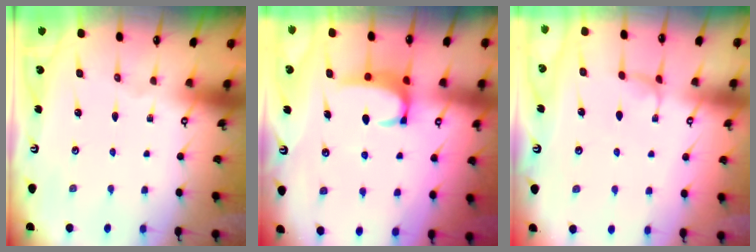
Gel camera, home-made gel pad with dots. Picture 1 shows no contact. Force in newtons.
{"total": 3.2, "press": 3.2, "slide": 0.4}
{"total": 2.4, "press": 2.4, "slide": 0.4}